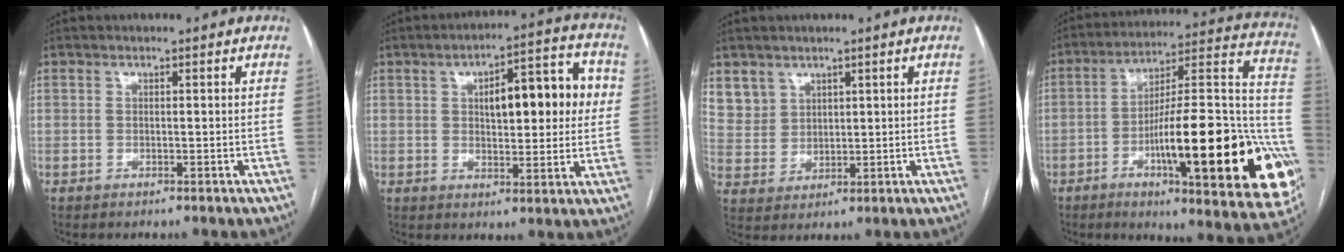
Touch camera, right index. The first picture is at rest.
{"total": 13.1, "force": [2.7, 4.5, 12.0], "torque": [-0.159, 0.032, 0.041]}
{"total": 5.9, "force": [3.9, 4.4, 0.4], "torque": [-0.010, 0.009, 0.091]}
{"total": 30.1, "force": [-9.0, 5.9, 28.1], "torque": [-0.313, 0.004, -0.125]}